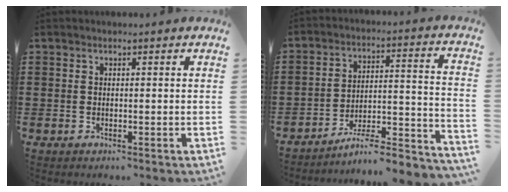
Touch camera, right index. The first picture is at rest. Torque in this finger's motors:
{"motor_torque": [-0.36, 0.35, 0.00, 0.00]}